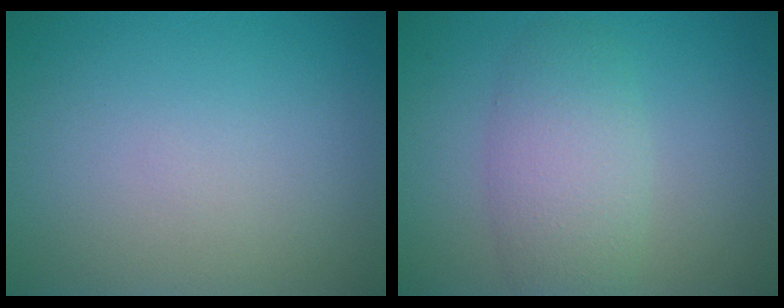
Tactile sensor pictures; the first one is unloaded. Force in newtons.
{"total": 4.4, "press": 4.3, "slide": 0.2}